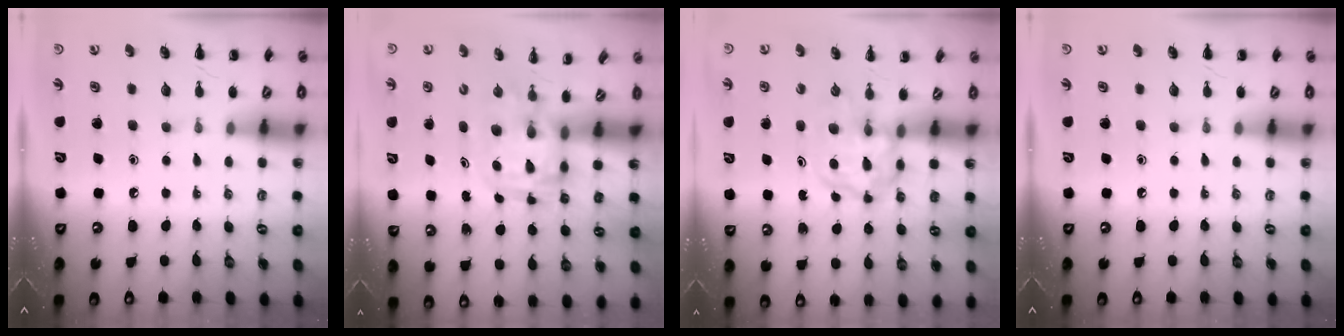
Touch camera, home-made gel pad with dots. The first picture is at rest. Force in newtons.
{"total": 4.0, "press": 3.7, "slide": 1.3}
{"total": 3.8, "press": 3.7, "slide": 0.4}
{"total": 0.0}